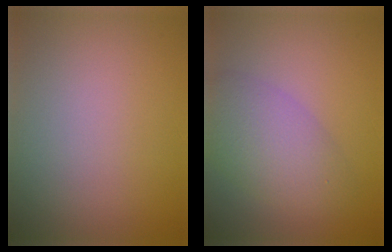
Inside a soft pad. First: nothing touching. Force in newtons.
{"total": 5.2, "press": 5.2, "slide": 0.3}